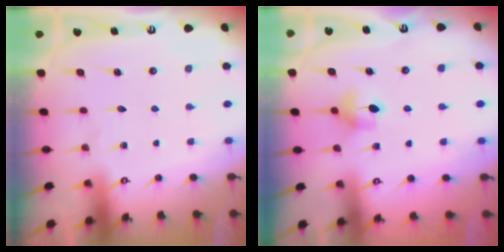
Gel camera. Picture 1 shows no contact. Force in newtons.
{"total": 5.5, "press": 5.4, "slide": 0.7}